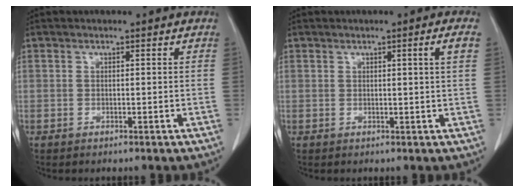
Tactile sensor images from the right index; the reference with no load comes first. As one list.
[{"total": 2.6, "force": [0.8, -0.2, 2.5], "torque": [-0.044, 0.004, 0.015]}]